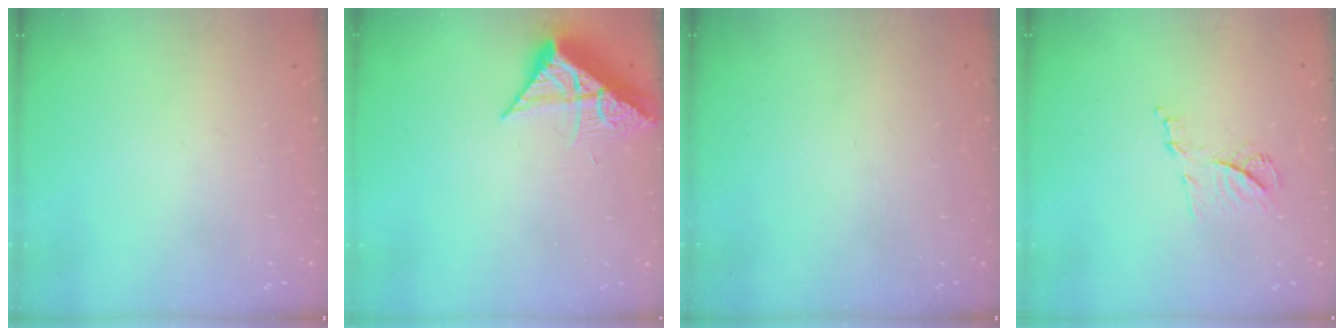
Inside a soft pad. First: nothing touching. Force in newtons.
{"total": 8.1, "press": 8.1, "slide": 0.3}
{"total": 0.0}
{"total": 9.1, "press": 9.1, "slide": 0.5}